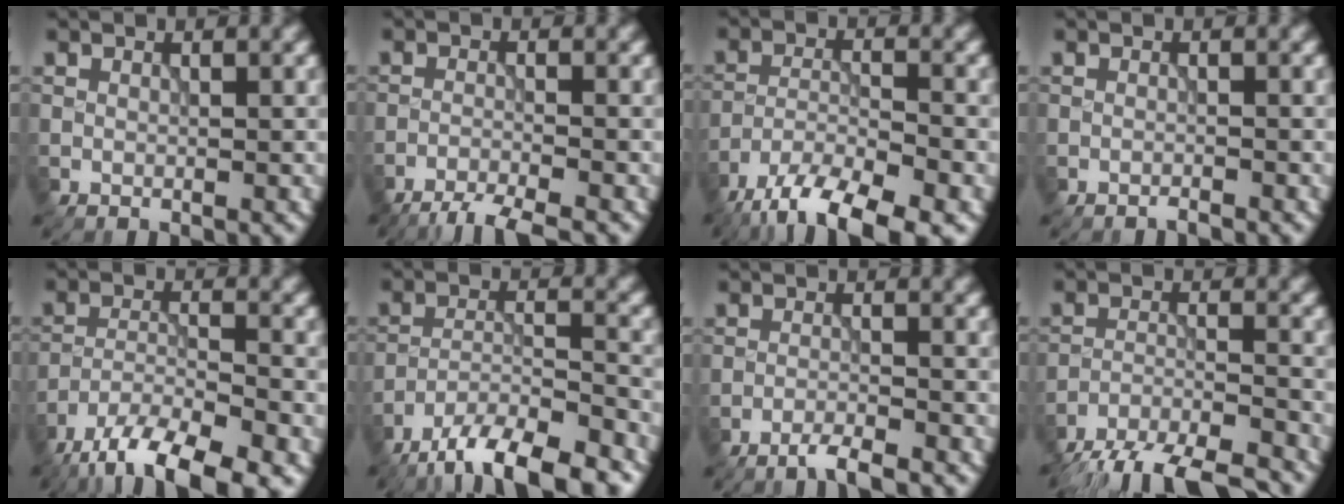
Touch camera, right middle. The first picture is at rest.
{"total": 4.2, "force": [-3.7, 0.4, 1.9], "torque": [-0.031, -0.014, -0.073]}
{"total": 9.4, "force": [-7.1, 2.7, 5.4], "torque": [-0.089, -0.014, -0.127]}
{"total": 0.7, "force": [-0.7, 0.0, 0.2], "torque": [0.000, 0.001, -0.015]}
{"total": 10.4, "force": [-7.8, 3.2, 6.1], "torque": [-0.099, -0.018, -0.135]}
{"total": 10.9, "force": [-9.0, 2.7, 5.6], "torque": [-0.084, -0.017, -0.144]}
{"total": 2.6, "force": [-2.2, 0.2, 1.4], "torque": [-0.019, 0.000, -0.048]}
{"total": 11.7, "force": [-10.7, 3.0, 3.6], "torque": [-0.050, -0.015, -0.158]}